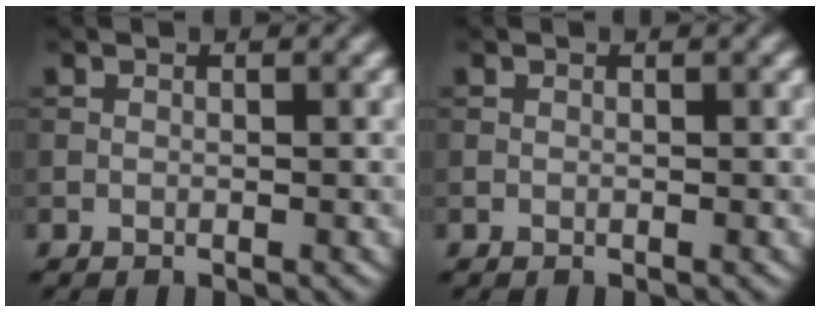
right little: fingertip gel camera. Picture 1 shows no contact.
{"total": 0.0}